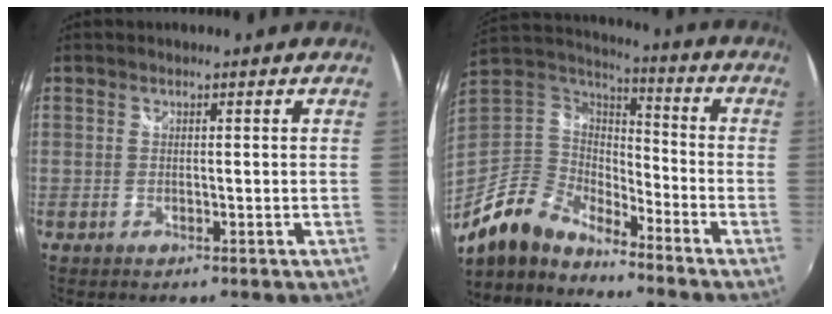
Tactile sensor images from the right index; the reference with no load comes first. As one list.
[{"total": 13.2, "force": [-10.2, 5.9, 5.9], "torque": [-0.125, -0.002, -0.204]}]